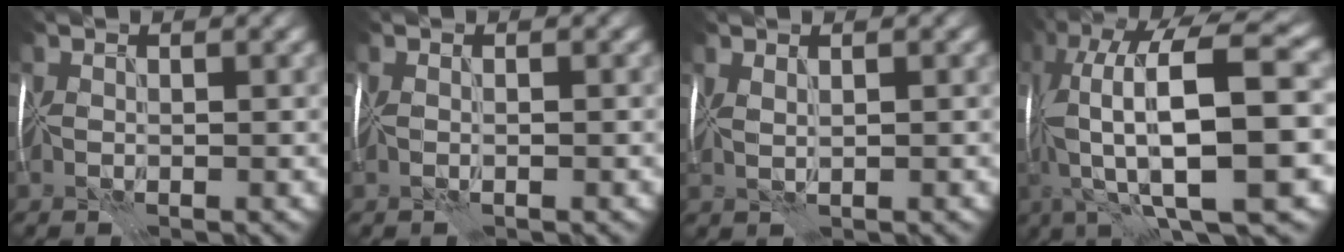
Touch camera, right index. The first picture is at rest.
{"total": 0.6, "force": [-0.2, -0.2, 0.5], "torque": [-0.003, 0.006, 0.001]}
{"total": 0.8, "force": [0.5, -0.6, 0.1], "torque": [-0.008, 0.002, 0.015]}
{"total": 15.4, "force": [0.7, 5.0, 14.6], "torque": [-0.259, 0.021, 0.032]}